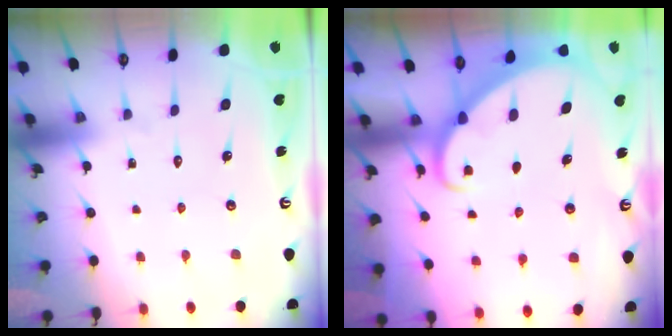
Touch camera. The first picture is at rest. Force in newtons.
{"total": 2.7, "press": 2.6, "slide": 0.4}